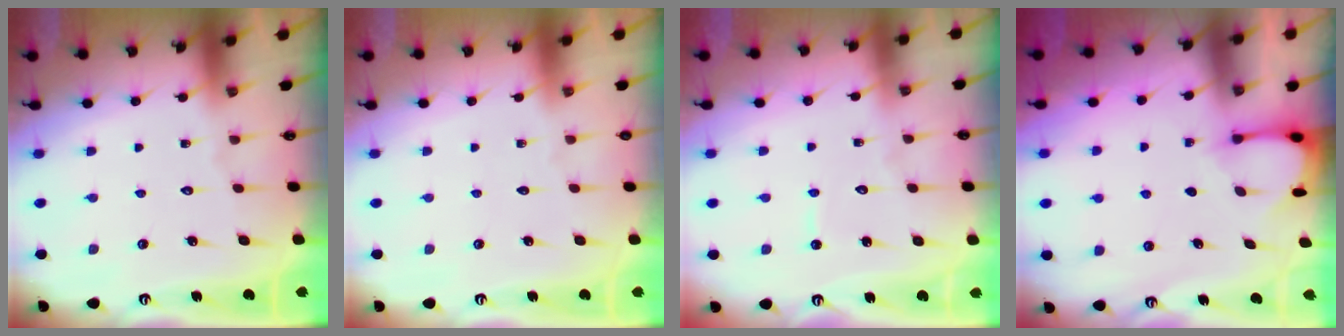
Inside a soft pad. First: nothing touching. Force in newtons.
{"total": 0.0}
{"total": 4.2, "press": 4.2, "slide": 0.3}
{"total": 3.4, "press": 3.4, "slide": 0.3}